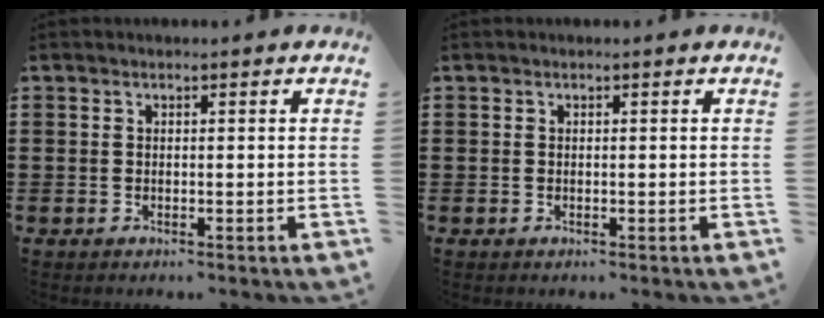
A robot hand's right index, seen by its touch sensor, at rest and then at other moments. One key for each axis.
{"total": 0.0}